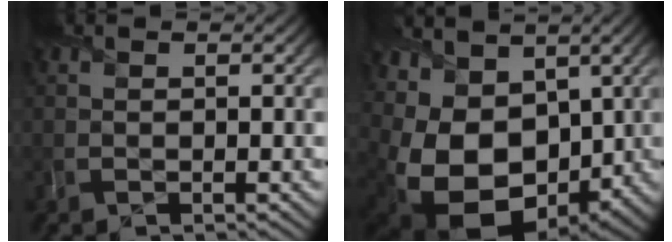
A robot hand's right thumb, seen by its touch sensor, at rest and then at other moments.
{"total": 15.2, "force": [0.2, 11.5, 9.9], "torque": [-0.234, -0.038, 0.034]}